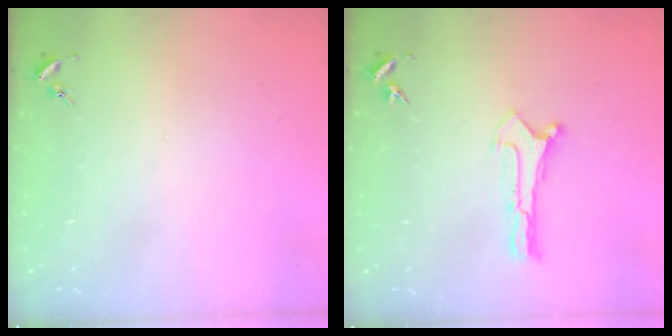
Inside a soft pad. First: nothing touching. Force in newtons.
{"total": 0.5, "press": 0.5, "slide": 0.1}